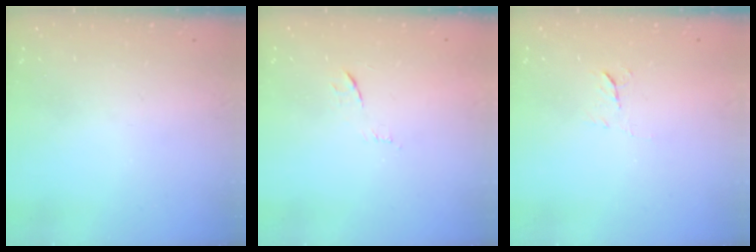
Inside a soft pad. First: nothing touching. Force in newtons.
{"total": 8.1, "press": 8.0, "slide": 0.7}
{"total": 5.4, "press": 5.3, "slide": 0.7}